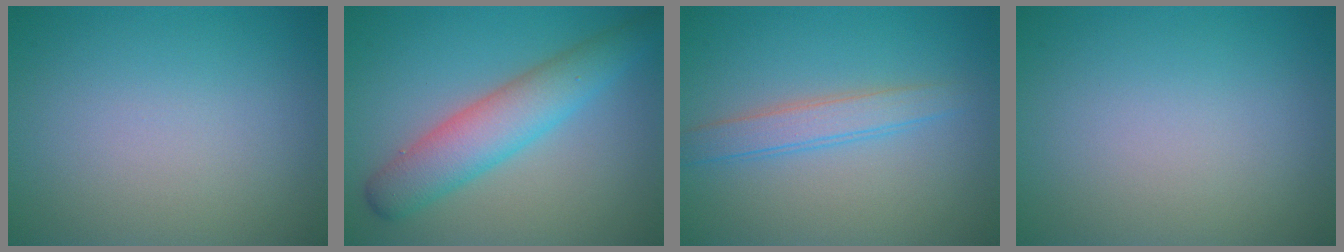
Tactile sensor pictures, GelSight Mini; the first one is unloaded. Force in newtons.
{"total": 5.3, "press": 5.3, "slide": 0.1}
{"total": 2.5, "press": 2.5, "slide": 0.0}
{"total": 0.0}